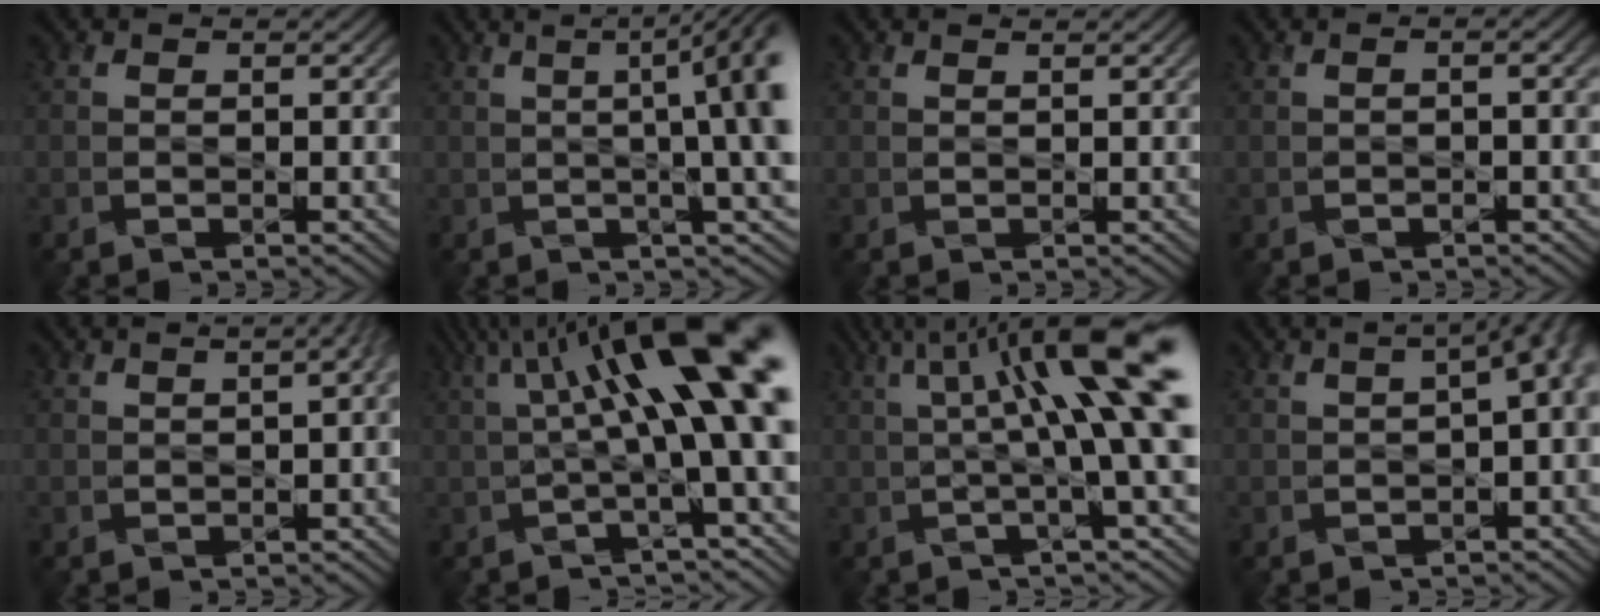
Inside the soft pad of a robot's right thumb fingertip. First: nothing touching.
{"total": 10.6, "force": [0.9, 2.6, 10.3], "torque": [-0.105, 0.026, 0.008]}
{"total": 0.5, "force": [0.4, -0.1, 0.3], "torque": [-0.007, 0.001, 0.007]}
{"total": 1.4, "force": [-0.3, 0.3, 1.3], "torque": [-0.022, 0.000, -0.006]}
{"total": 4.7, "force": [1.3, 1.7, 4.2], "torque": [-0.041, 0.017, 0.006]}
{"total": 15.1, "force": [3.8, 3.4, 14.2], "torque": [-0.213, 0.020, 0.066]}
{"total": 12.5, "force": [2.5, 2.1, 12.0], "torque": [-0.171, 0.011, 0.042]}
{"total": 6.7, "force": [0.5, 2.6, 6.2], "torque": [-0.079, 0.009, 0.015]}